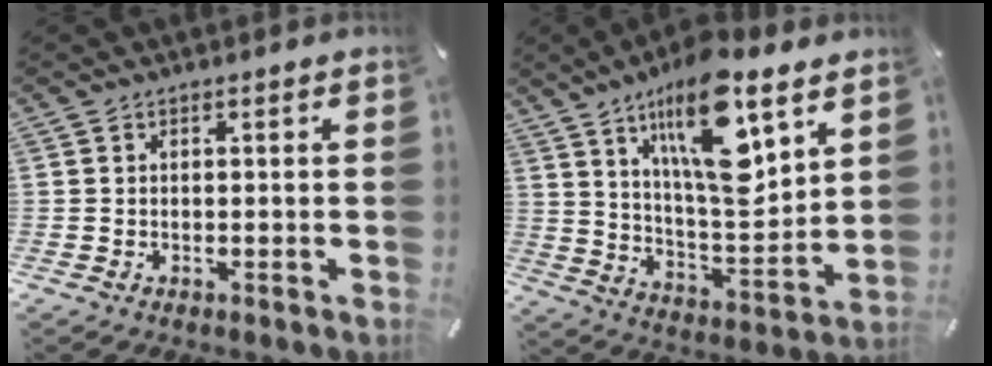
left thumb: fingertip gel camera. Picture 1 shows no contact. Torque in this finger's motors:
{"motor_torque": [2.77, 2.23, 1.78, -0.99, 0.71]}